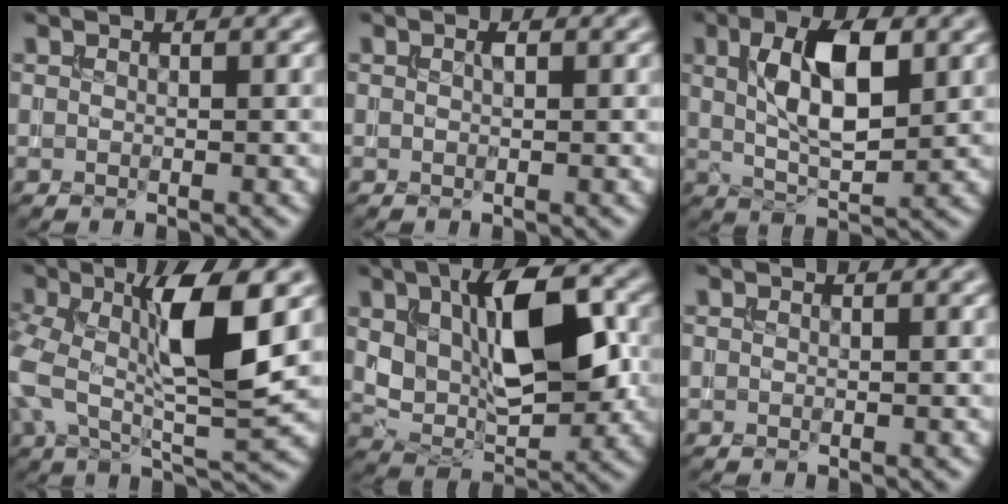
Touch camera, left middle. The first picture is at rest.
{"total": 0.6, "force": [0.1, 0.3, 0.5], "torque": [-0.010, 0.000, 0.001]}
{"total": 7.5, "force": [1.8, 3.2, 6.5], "torque": [-0.118, 0.001, 0.032]}
{"total": 9.9, "force": [1.1, 3.4, 9.3], "torque": [-0.178, 0.005, 0.012]}
{"total": 10.2, "force": [2.2, 5.1, 8.5], "torque": [-0.150, -0.001, 0.036]}
{"total": 0.0}